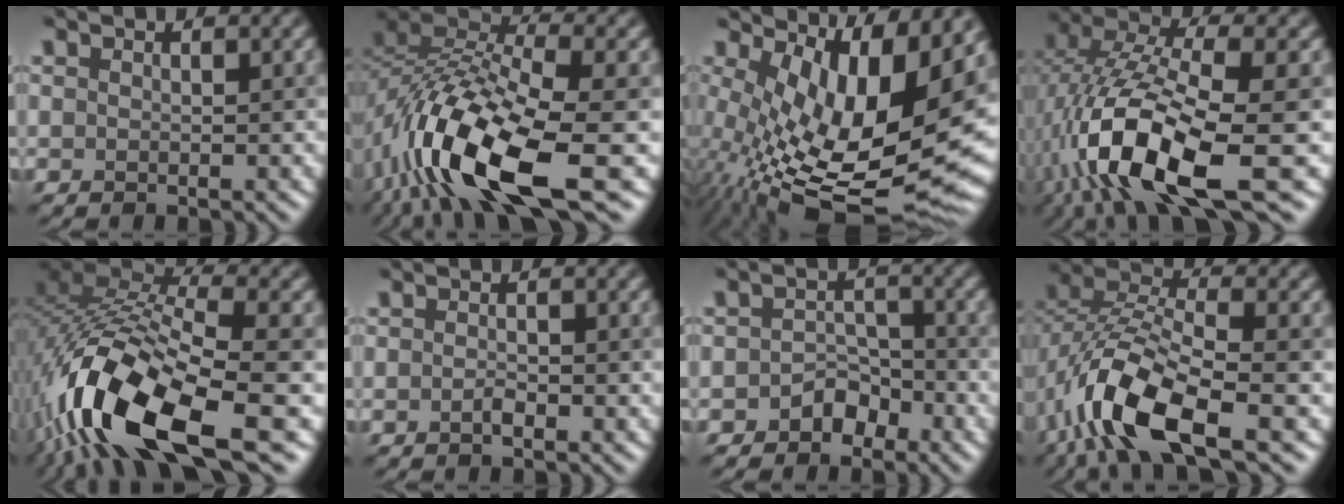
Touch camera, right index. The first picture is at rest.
{"total": 13.6, "force": [-6.0, 4.6, 11.3], "torque": [-0.220, -0.002, -0.114]}
{"total": 15.5, "force": [1.7, 6.8, 13.9], "torque": [-0.227, -0.020, 0.044]}
{"total": 13.1, "force": [-4.2, 4.7, 11.5], "torque": [-0.239, -0.007, -0.081]}
{"total": 15.1, "force": [-6.4, 5.7, 12.5], "torque": [-0.251, -0.001, -0.111]}
{"total": 1.0, "force": [-0.5, 0.3, 0.7], "torque": [-0.016, 0.001, -0.009]}
{"total": 2.4, "force": [-1.5, 1.7, 0.9], "torque": [-0.009, 0.010, -0.025]}
{"total": 10.1, "force": [-4.8, 4.1, 7.9], "torque": [-0.160, 0.007, -0.099]}